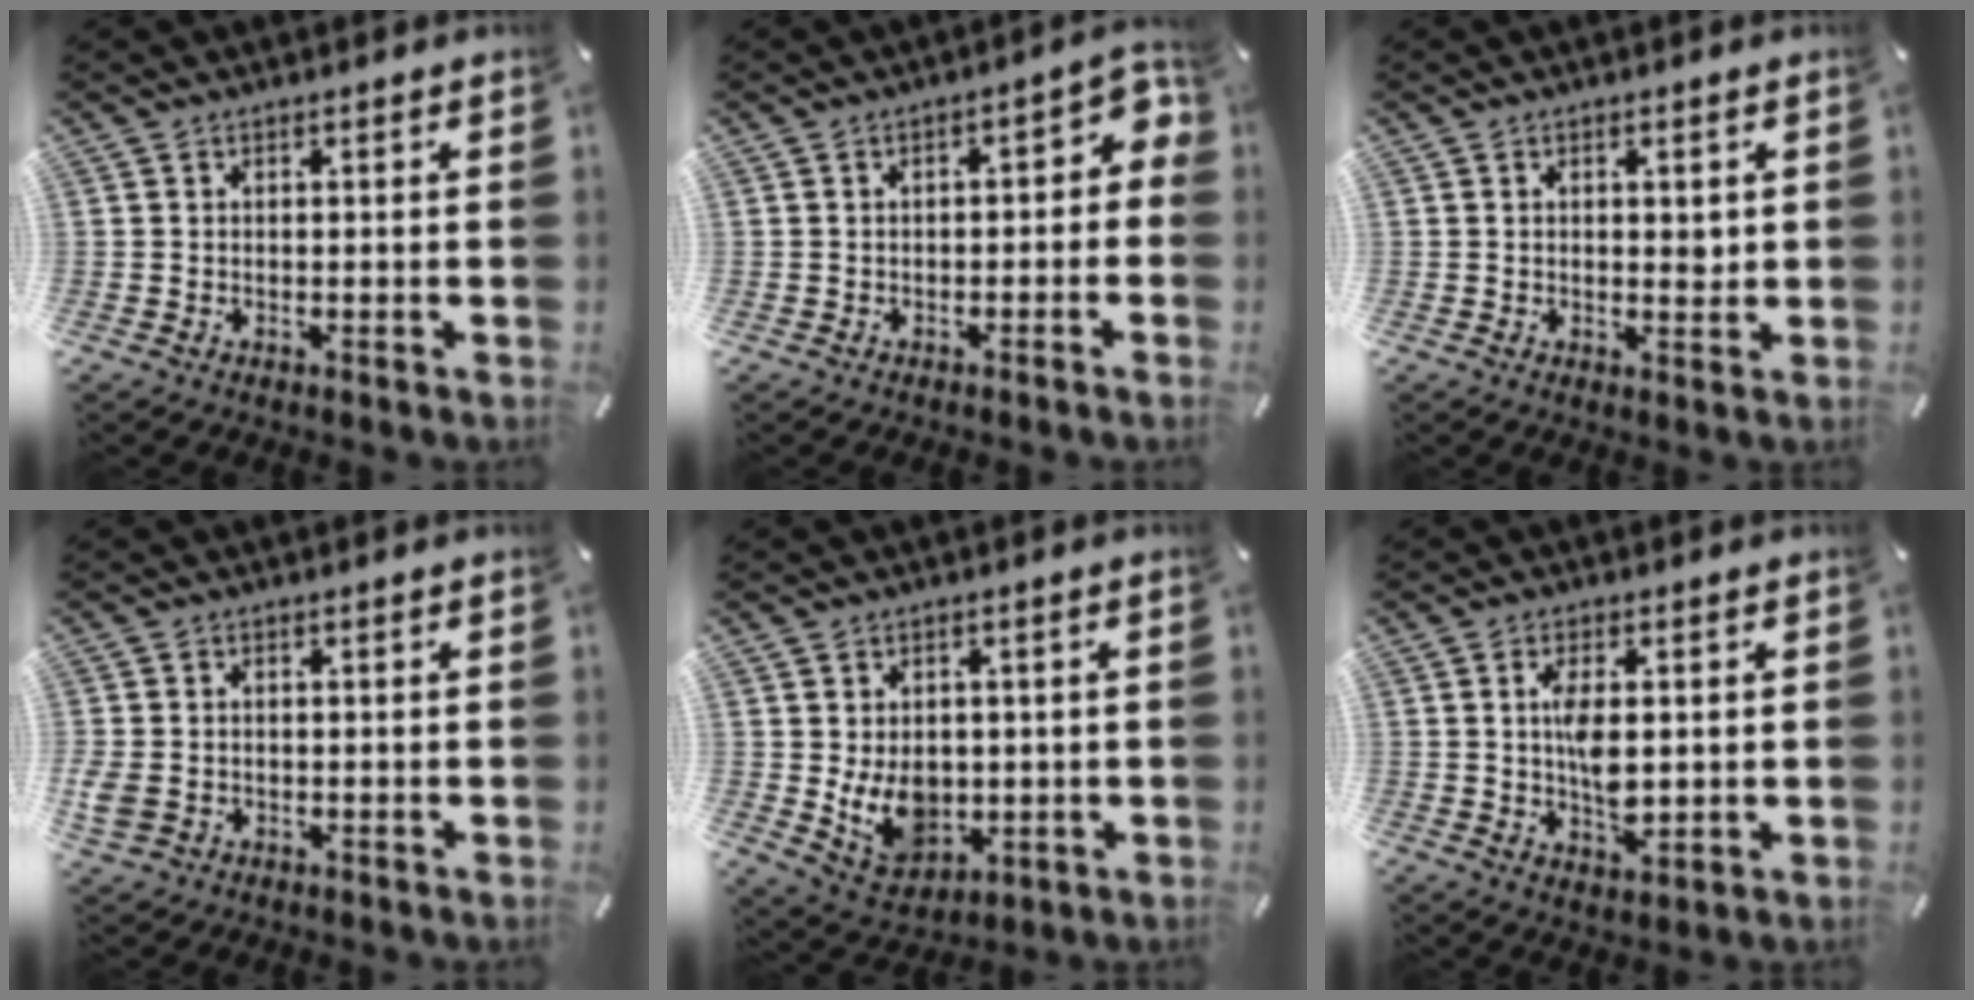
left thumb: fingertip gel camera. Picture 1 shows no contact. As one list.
[{"total": 4.9, "force": [-0.6, 2.8, 4.0], "torque": [-0.051, 0.005, -0.019]}, {"total": 2.1, "force": [0.5, 1.2, 1.7], "torque": [-0.019, -0.002, 0.004]}, {"total": 3.3, "force": [-0.6, 2.7, 1.8], "torque": [-0.045, 0.001, -0.013]}, {"total": 9.0, "force": [-0.3, 7.5, 4.9], "torque": [-0.086, -0.001, -0.001]}, {"total": 7.4, "force": [0.6, 3.7, 6.3], "torque": [-0.125, -0.002, 0.002]}]